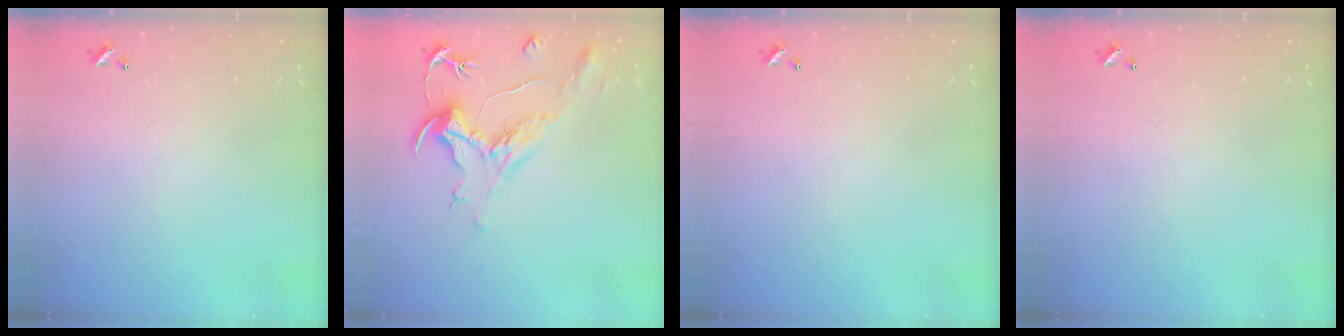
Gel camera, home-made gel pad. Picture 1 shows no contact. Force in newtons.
{"total": 2.2, "press": 1.7, "slide": 1.4}
{"total": 0.0}
{"total": 0.0}